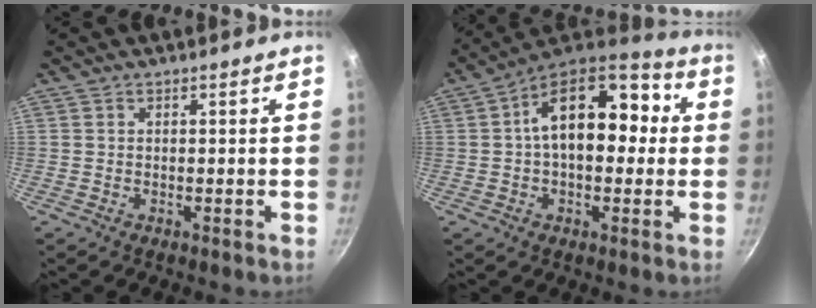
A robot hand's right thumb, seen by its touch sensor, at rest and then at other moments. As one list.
[{"total": 18.0, "force": [2.2, 10.4, 14.5], "torque": [-0.188, 0.044, 0.023]}]